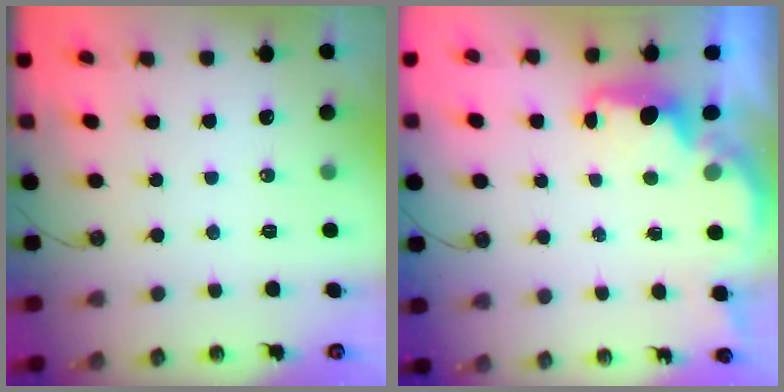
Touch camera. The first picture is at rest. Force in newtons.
{"total": 2.0, "press": 1.9, "slide": 0.8}